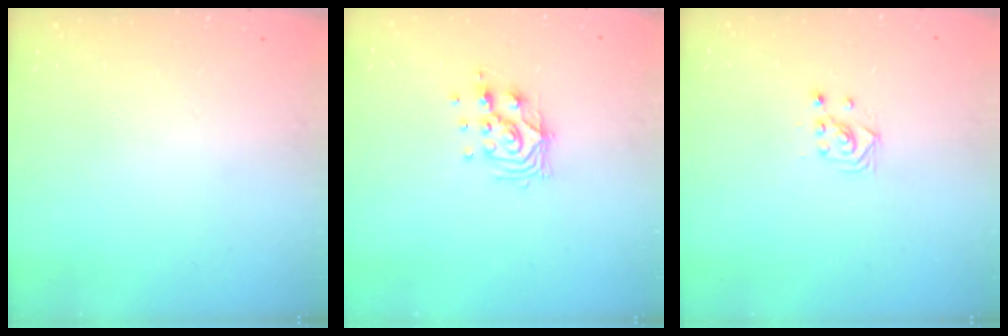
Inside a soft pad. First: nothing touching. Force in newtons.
{"total": 9.7, "press": 9.6, "slide": 0.8}
{"total": 3.0, "press": 3.0, "slide": 0.4}